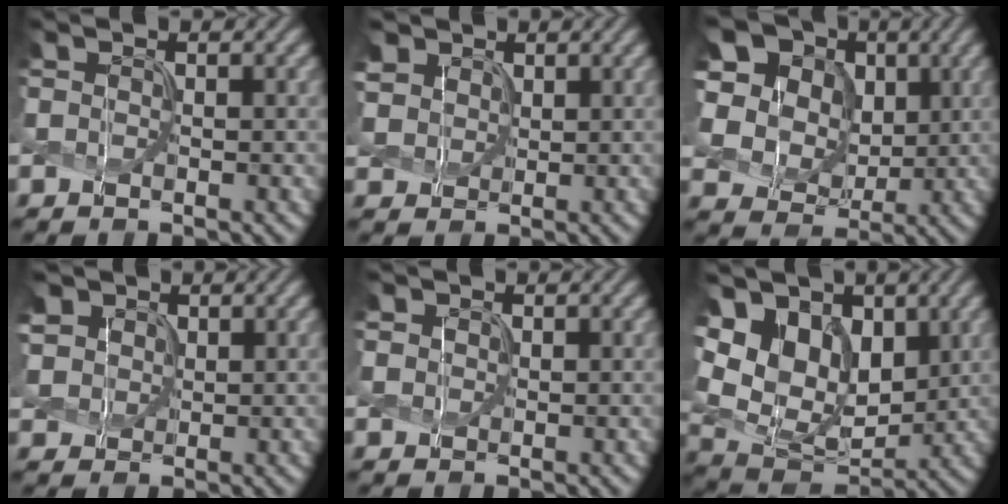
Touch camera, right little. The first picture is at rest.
{"total": 3.7, "force": [2.1, 2.8, 1.3], "torque": [-0.062, 0.003, 0.047]}
{"total": 12.5, "force": [4.9, 9.9, 5.8], "torque": [-0.171, 0.025, 0.094]}
{"total": 3.5, "force": [1.7, 2.8, 1.3], "torque": [-0.058, 0.004, 0.039]}
{"total": 1.0, "force": [0.6, 0.8, 0.2], "torque": [-0.006, 0.000, 0.013]}
{"total": 9.8, "force": [3.3, 7.0, 6.1], "torque": [-0.145, 0.005, 0.054]}